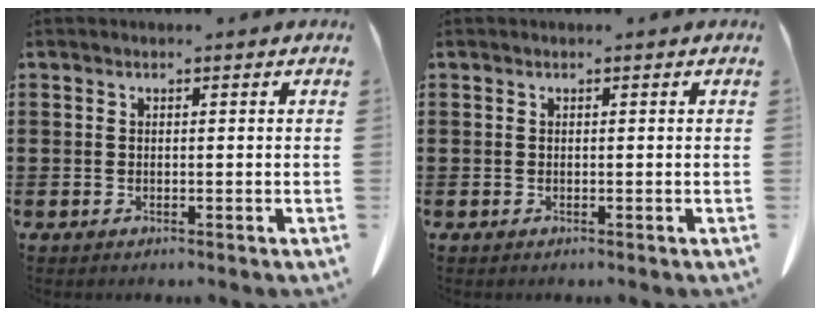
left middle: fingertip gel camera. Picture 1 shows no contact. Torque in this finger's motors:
{"motor_torque": [-0.12, 0.15, 0.00, -0.01]}